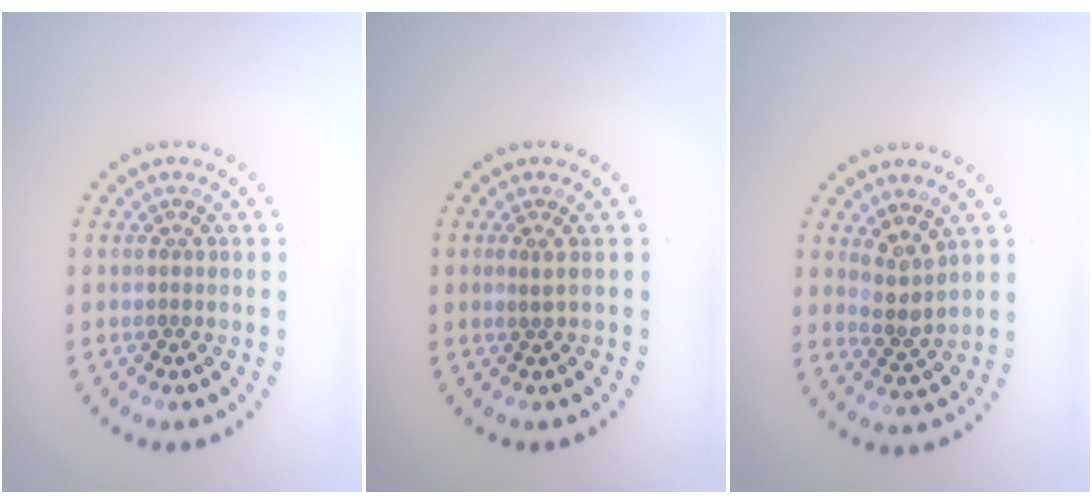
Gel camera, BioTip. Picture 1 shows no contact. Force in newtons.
{"total": 0.6, "press": 0.2, "slide": 0.6}
{"total": 2.2, "press": 1.8, "slide": 1.2}